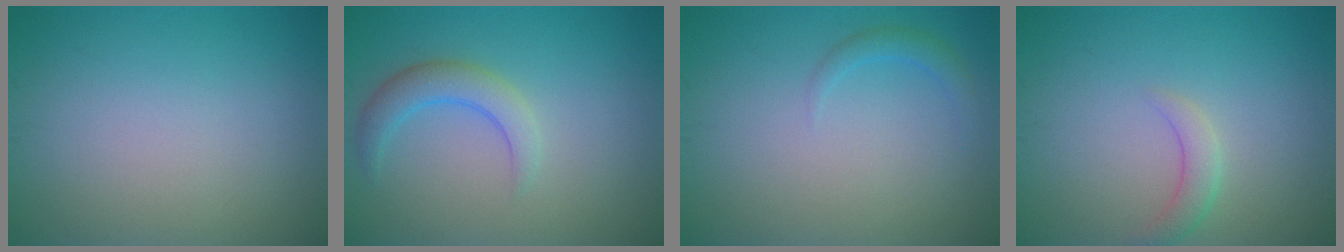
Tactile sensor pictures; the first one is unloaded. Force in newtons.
{"total": 2.9, "press": 2.9, "slide": 0.2}
{"total": 1.3, "press": 1.3, "slide": 0.0}
{"total": 1.8, "press": 1.8, "slide": 0.1}